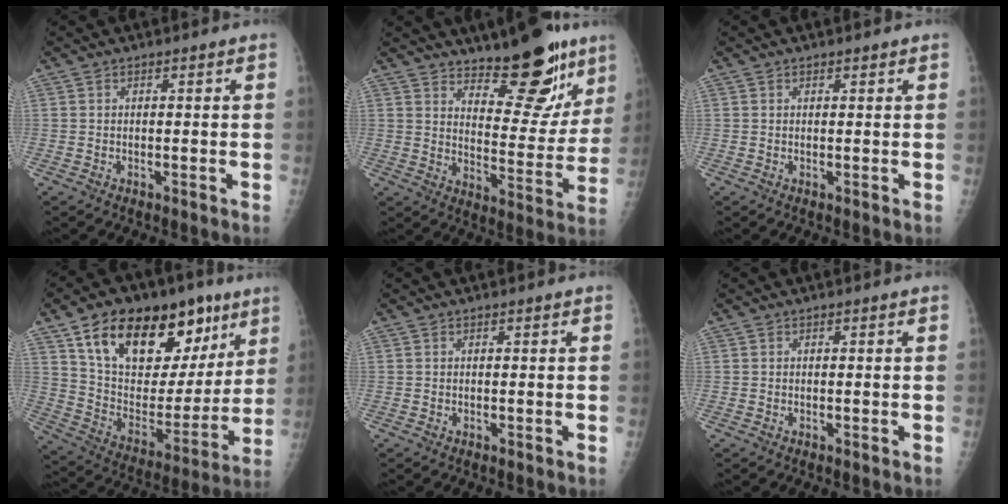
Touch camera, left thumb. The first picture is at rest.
{"total": 17.3, "force": [12.1, 6.4, 10.6], "torque": [-0.092, -0.090, 0.181]}
{"total": 0.6, "force": [0.5, 0.2, 0.2], "torque": [-0.004, -0.003, 0.008]}
{"total": 27.4, "force": [14.5, 14.9, 17.9], "torque": [-0.239, -0.015, 0.245]}
{"total": 0.0}
{"total": 0.0}